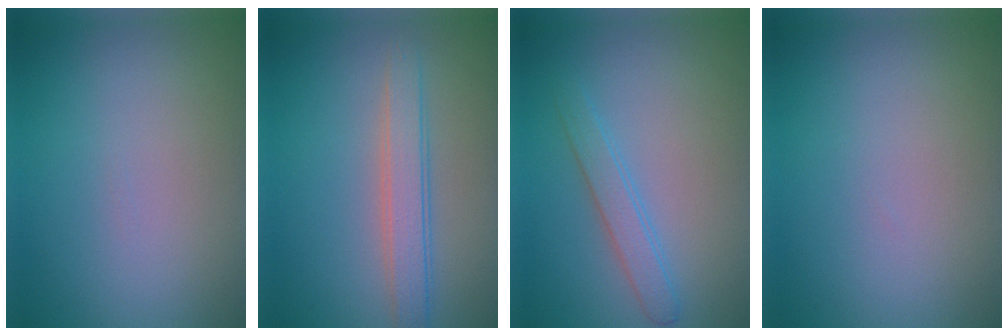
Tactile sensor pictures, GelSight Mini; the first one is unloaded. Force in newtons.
{"total": 2.9, "press": 2.9, "slide": 0.1}
{"total": 2.0, "press": 2.0, "slide": 0.0}
{"total": 0.0}